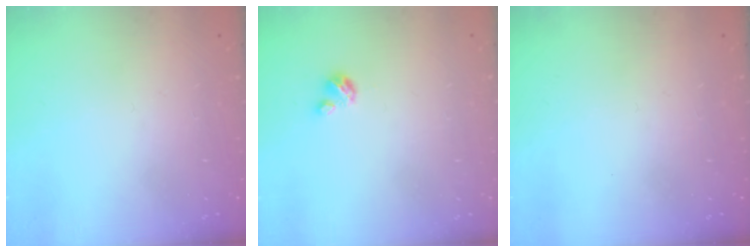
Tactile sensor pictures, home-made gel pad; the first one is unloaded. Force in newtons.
{"total": 2.9, "press": 2.9, "slide": 0.3}
{"total": 0.0}